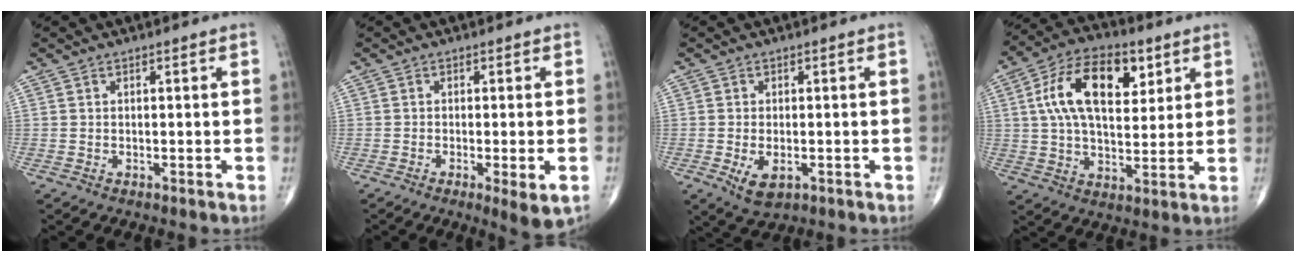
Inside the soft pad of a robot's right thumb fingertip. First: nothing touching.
{"total": 4.5, "force": [-1.6, 0.8, 4.2], "torque": [-0.067, -0.014, -0.026]}
{"total": 4.7, "force": [-1.5, 2.5, 3.7], "torque": [-0.063, -0.009, -0.016]}
{"total": 16.7, "force": [5.5, 9.0, 13.0], "torque": [-0.206, -0.001, 0.093]}